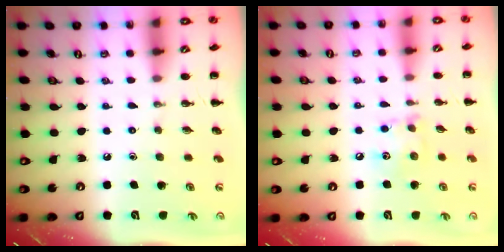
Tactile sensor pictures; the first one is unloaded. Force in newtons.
{"total": 6.4, "press": 6.4, "slide": 0.3}